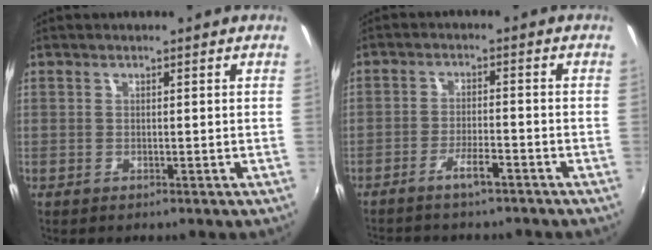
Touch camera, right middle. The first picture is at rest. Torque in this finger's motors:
{"motor_torque": [1.02, -1.12, 0.10, 0.06]}